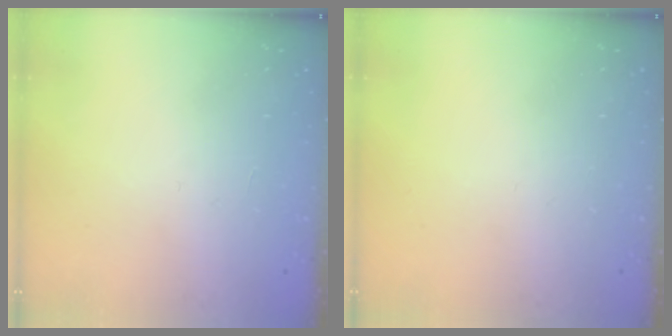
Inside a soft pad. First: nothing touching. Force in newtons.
{"total": 0.0}